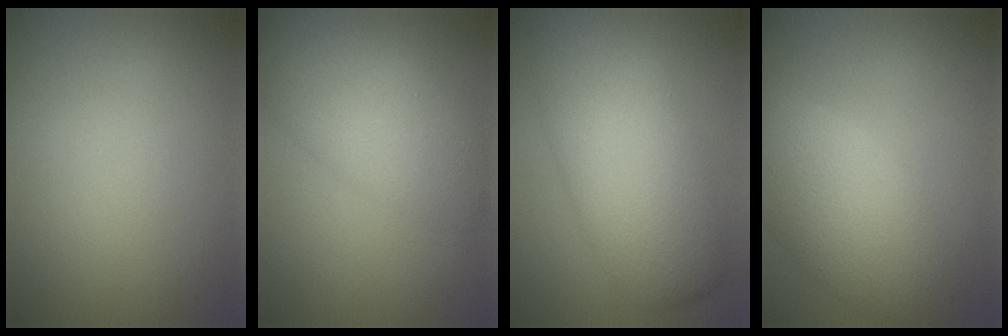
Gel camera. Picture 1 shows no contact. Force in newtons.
{"total": 5.9, "press": 5.9, "slide": 0.1}
{"total": 7.9, "press": 7.9, "slide": 0.2}
{"total": 6.4, "press": 6.4, "slide": 0.6}